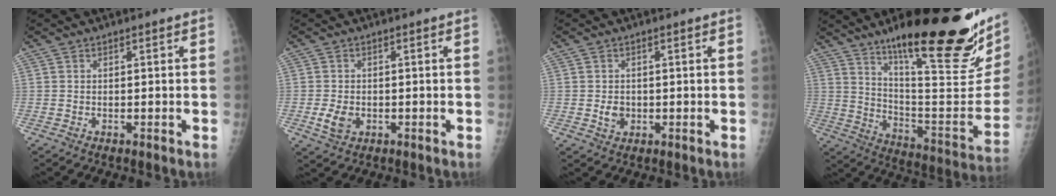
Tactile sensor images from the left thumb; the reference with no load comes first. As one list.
[{"total": 3.7, "force": [-0.8, 2.6, 2.4], "torque": [-0.045, -0.002, -0.010]}, {"total": 2.4, "force": [-0.1, 2.0, 1.3], "torque": [-0.013, 0.000, 0.002]}, {"total": 32.6, "force": [19.4, 7.3, 25.1], "torque": [-0.295, -0.077, 0.308]}]